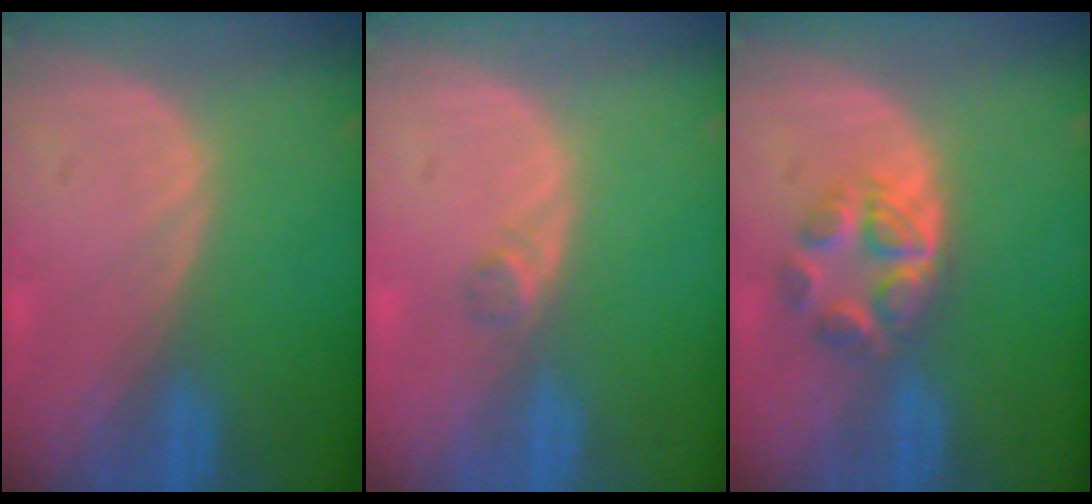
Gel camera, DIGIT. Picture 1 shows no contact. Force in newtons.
{"total": 1.3, "press": 1.1, "slide": 0.7}
{"total": 5.3, "press": 5.0, "slide": 1.4}